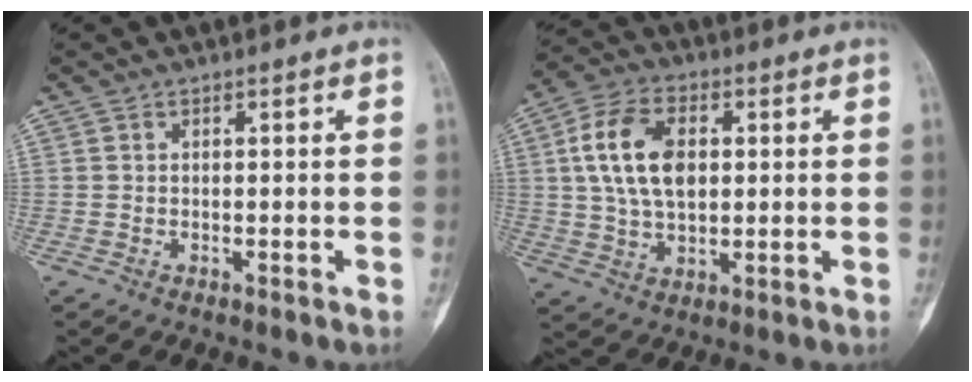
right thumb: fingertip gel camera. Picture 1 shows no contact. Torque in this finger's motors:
{"motor_torque": [1.34, 1.95, 0.74, -0.46, 0.52]}